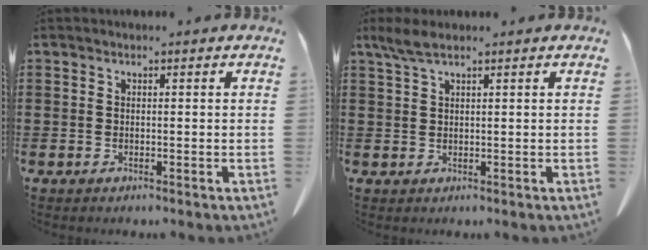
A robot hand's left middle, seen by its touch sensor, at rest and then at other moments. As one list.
[{"total": 2.9, "force": [1.9, 0.5, 2.1], "torque": [-0.045, 0.002, 0.036]}]